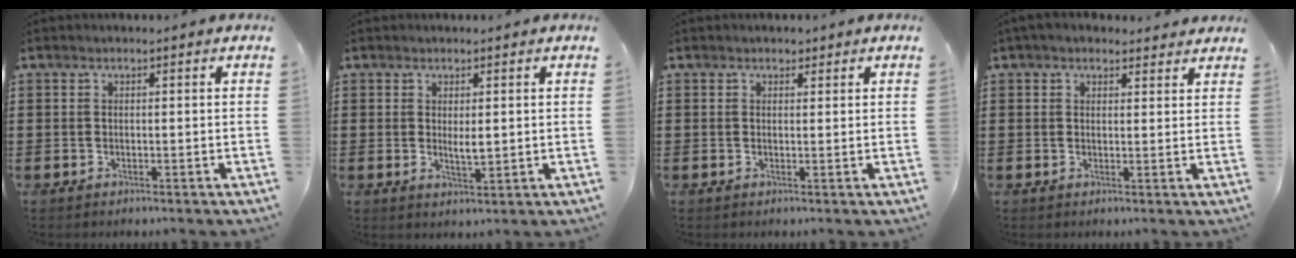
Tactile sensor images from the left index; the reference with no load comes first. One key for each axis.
{"total": 2.6, "fx": 0.4, "fy": 0.9, "fz": 2.5, "tx": -0.039, "ty": -0.002, "tz": 0.005}
{"total": 1.1, "fx": 0.9, "fy": 0.6, "fz": 0.3, "tx": -0.008, "ty": 0.006, "tz": 0.018}
{"total": 2.6, "fx": 2.3, "fy": 0.9, "fz": 0.8, "tx": -0.021, "ty": 0.001, "tz": 0.043}